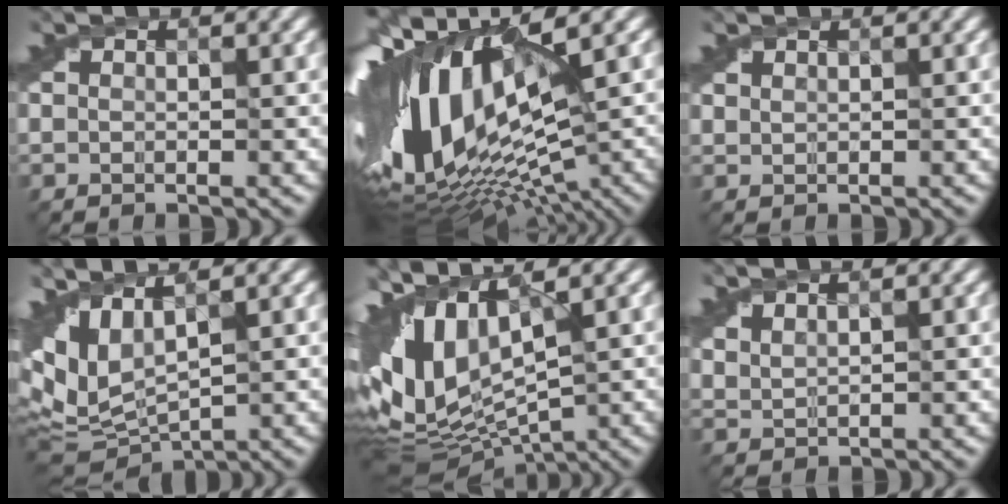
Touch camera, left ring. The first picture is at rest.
{"total": 16.7, "force": [0.7, 7.9, 14.6], "torque": [-0.320, -0.012, 0.041]}
{"total": 0.8, "force": [0.8, 0.2, 0.1], "torque": [-0.001, 0.002, 0.016]}
{"total": 9.5, "force": [2.1, 5.4, 7.5], "torque": [-0.176, 0.004, 0.073]}
{"total": 13.6, "force": [1.2, 7.4, 11.3], "torque": [-0.253, 0.000, 0.061]}
{"total": 2.3, "force": [1.9, 0.7, 0.9], "torque": [-0.014, 0.019, 0.033]}